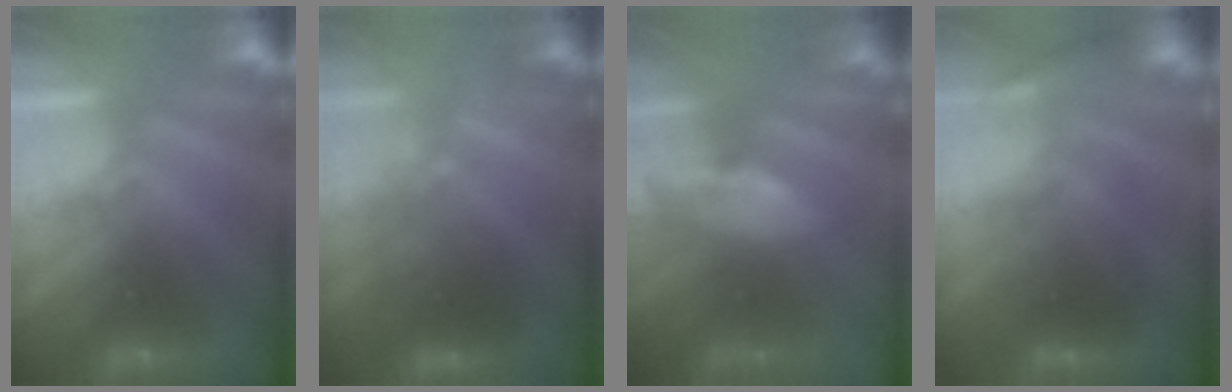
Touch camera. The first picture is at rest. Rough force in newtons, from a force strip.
{"total": 3.8}
{"total": 8.6}
{"total": 2.7}